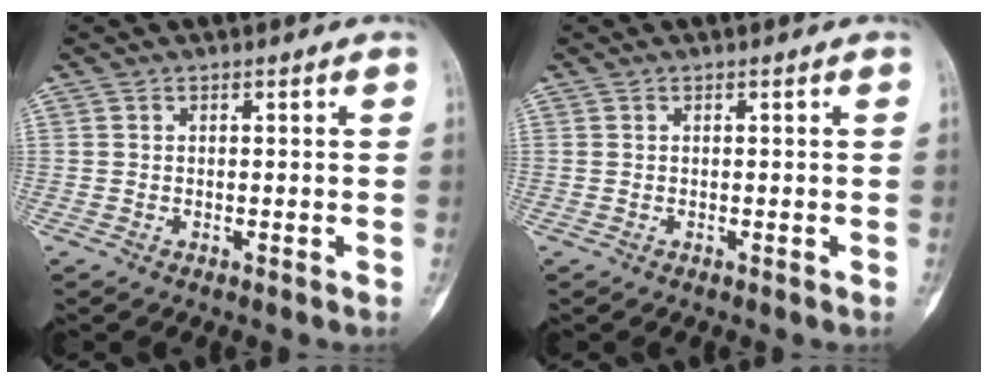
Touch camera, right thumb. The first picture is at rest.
{"total": 0.0}